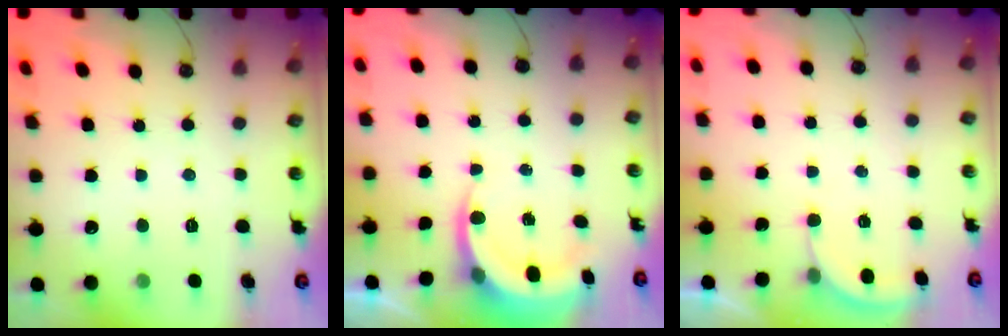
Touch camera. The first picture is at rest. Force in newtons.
{"total": 4.9, "press": 4.9, "slide": 0.3}
{"total": 2.3, "press": 2.3, "slide": 0.2}